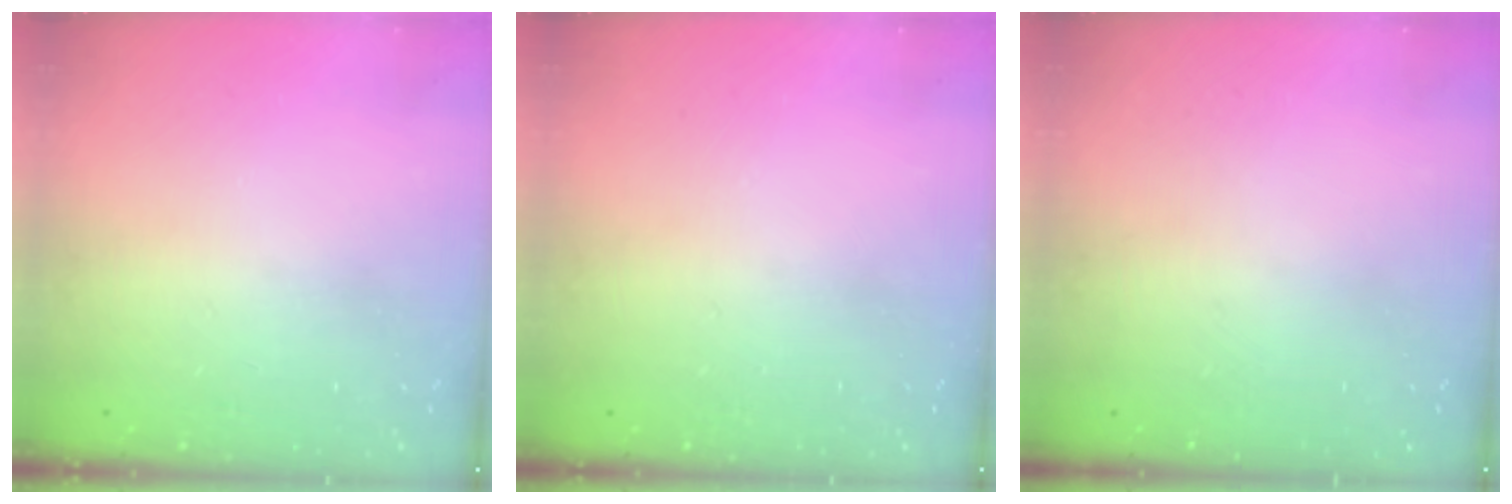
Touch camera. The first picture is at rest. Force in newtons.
{"total": 0.0}
{"total": 0.0}